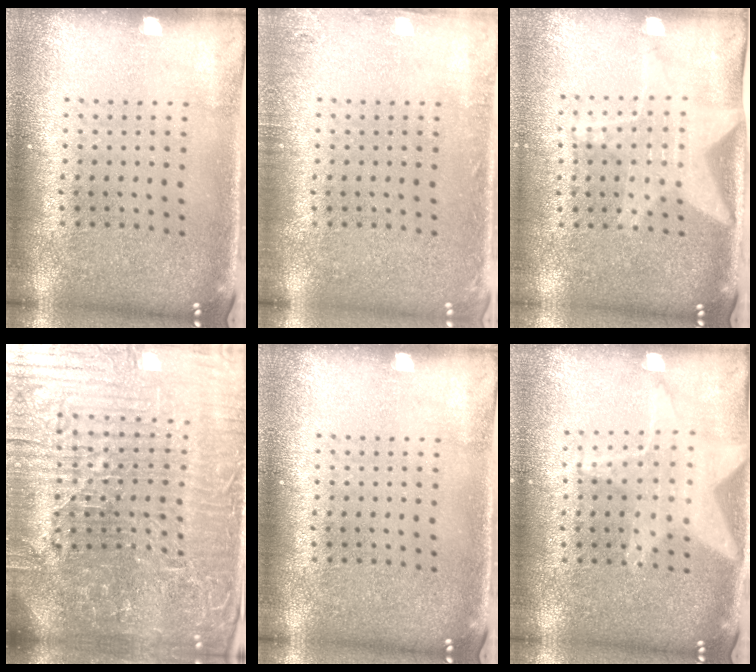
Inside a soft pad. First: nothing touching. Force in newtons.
{"total": 1.2, "press": 1.2, "slide": 0.1}
{"total": 1.8, "press": 1.5, "slide": 1.0}
{"total": 7.9, "press": 6.9, "slide": 3.7}
{"total": 0.0}
{"total": 1.2, "press": 1.2, "slide": 0.2}